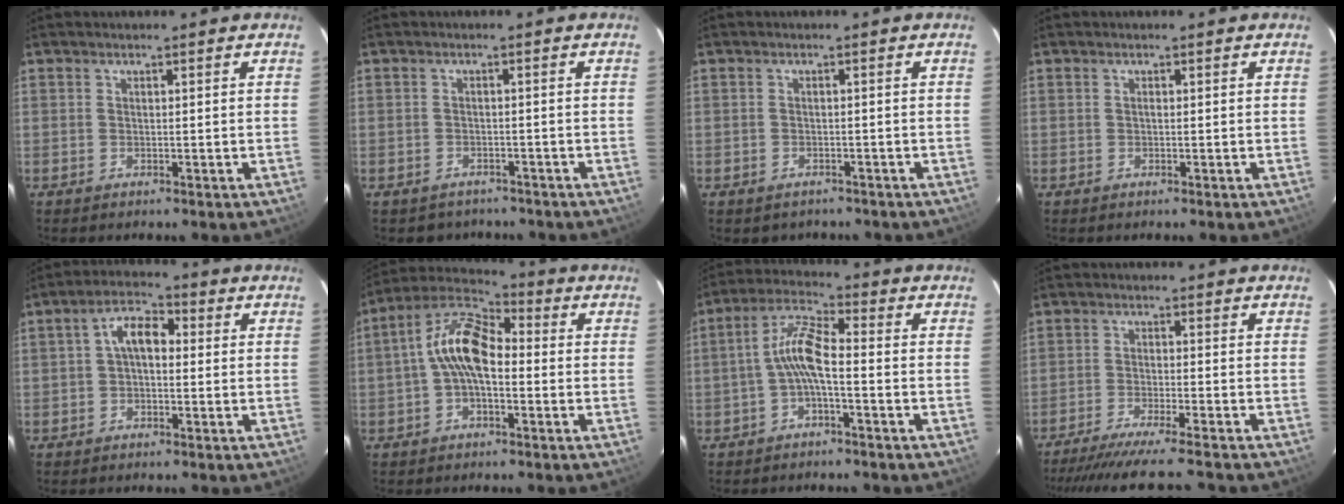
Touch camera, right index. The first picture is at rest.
{"total": 4.5, "force": [-3.7, 2.5, 0.5], "torque": [-0.011, 0.005, -0.047]}
{"total": 2.6, "force": [-2.0, 1.7, 0.5], "torque": [-0.014, -0.001, -0.021]}
{"total": 0.0}
{"total": 5.9, "force": [0.4, 3.6, 4.7], "torque": [-0.086, 0.024, 0.004]}
{"total": 10.3, "force": [-0.8, 5.5, 8.7], "torque": [-0.178, 0.029, -0.022]}
{"total": 6.5, "force": [-1.9, 1.6, 6.1], "torque": [-0.135, 0.019, -0.038]}
{"total": 7.1, "force": [-6.2, -0.6, 3.4], "torque": [-0.075, -0.014, -0.101]}